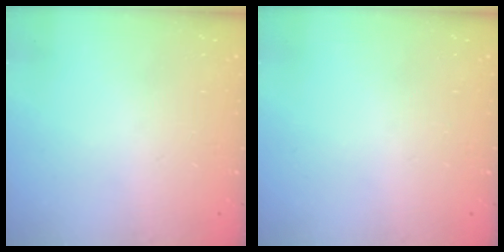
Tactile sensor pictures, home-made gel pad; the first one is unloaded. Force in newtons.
{"total": 0.0}